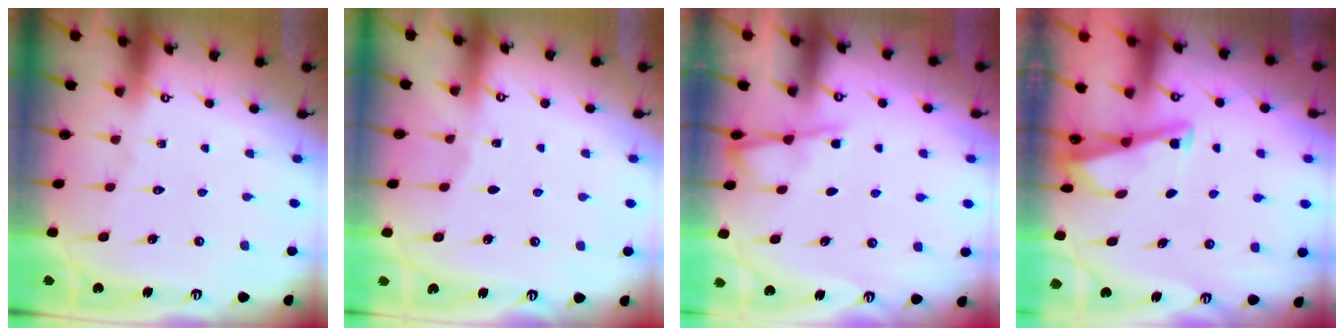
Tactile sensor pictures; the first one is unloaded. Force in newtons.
{"total": 1.5, "press": 1.4, "slide": 0.2}
{"total": 3.6, "press": 3.5, "slide": 0.6}
{"total": 2.9, "press": 2.9, "slide": 0.4}